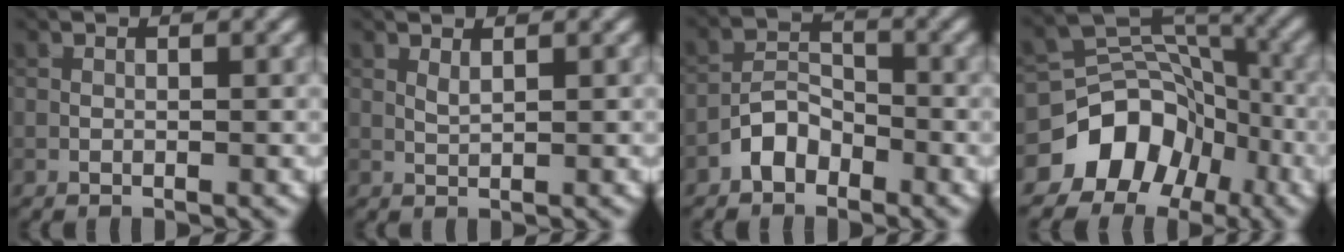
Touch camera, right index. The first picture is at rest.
{"total": 0.8, "force": [0.5, 0.1, 0.6], "torque": [-0.018, 0.001, 0.012]}
{"total": 2.9, "force": [-2.0, 1.7, 1.3], "torque": [-0.020, 0.014, -0.042]}
{"total": 8.1, "force": [-4.1, 6.2, 3.1], "torque": [-0.036, 0.009, -0.079]}